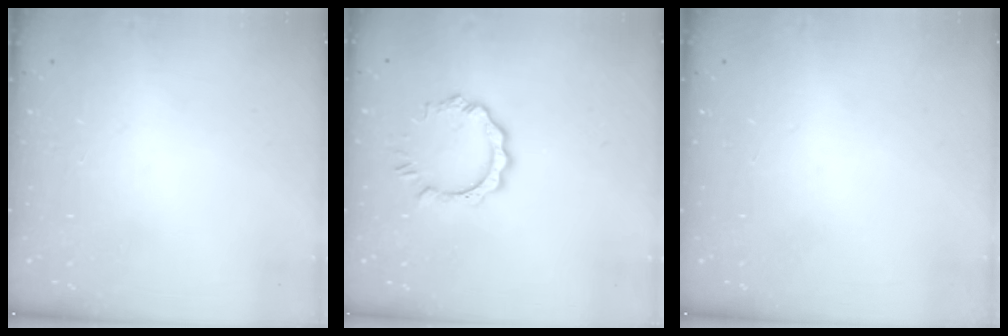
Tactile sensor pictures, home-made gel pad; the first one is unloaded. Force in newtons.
{"total": 5.7, "press": 5.7, "slide": 0.5}
{"total": 0.0}